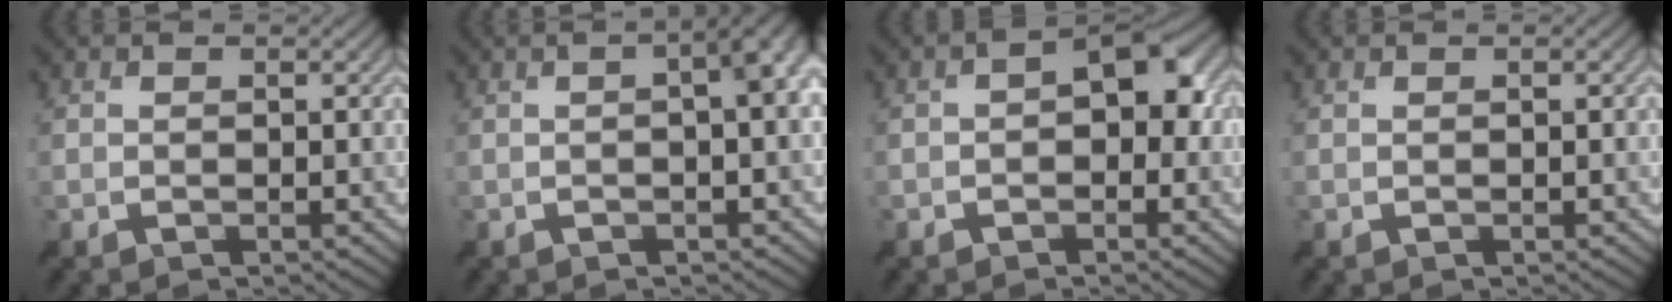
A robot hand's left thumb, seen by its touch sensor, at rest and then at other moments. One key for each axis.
{"total": 5.7, "fx": 0.1, "fy": 1.6, "fz": 5.5, "tx": -0.068, "ty": 0.016, "tz": -0.006}
{"total": 5.0, "fx": -0.5, "fy": 2.9, "fz": 4.0, "tx": -0.048, "ty": 0.009, "tz": -0.019}
{"total": 0.0}